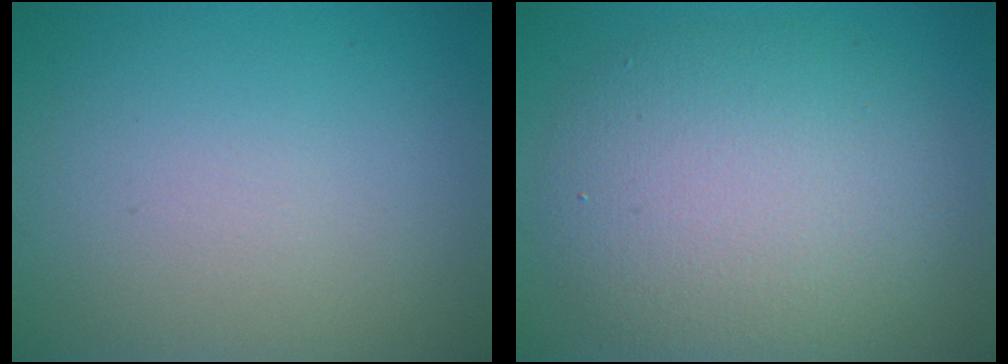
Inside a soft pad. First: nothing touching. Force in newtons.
{"total": 7.7, "press": 7.7, "slide": 0.7}